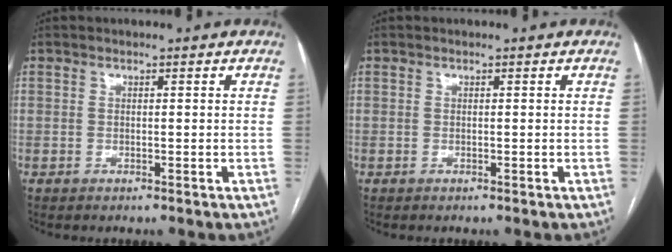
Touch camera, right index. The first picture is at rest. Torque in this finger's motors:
{"motor_torque": [0.07, -0.10, 0.03, 0.01]}